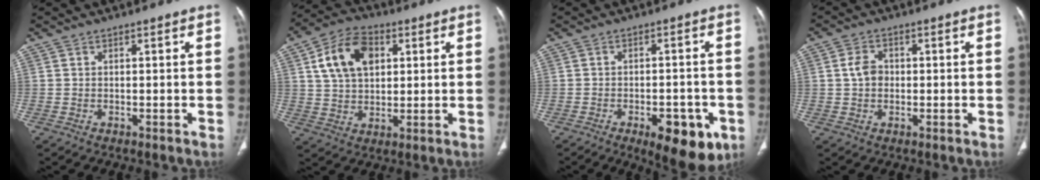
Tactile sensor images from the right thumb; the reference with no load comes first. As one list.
[{"total": 12.7, "force": [3.9, 8.4, 8.7], "torque": [-0.138, 0.005, 0.068]}, {"total": 11.4, "force": [-5.1, 5.0, 8.9], "torque": [-0.095, 0.011, -0.060]}, {"total": 4.1, "force": [0.3, 3.2, 2.6], "torque": [-0.045, 0.008, 0.001]}]